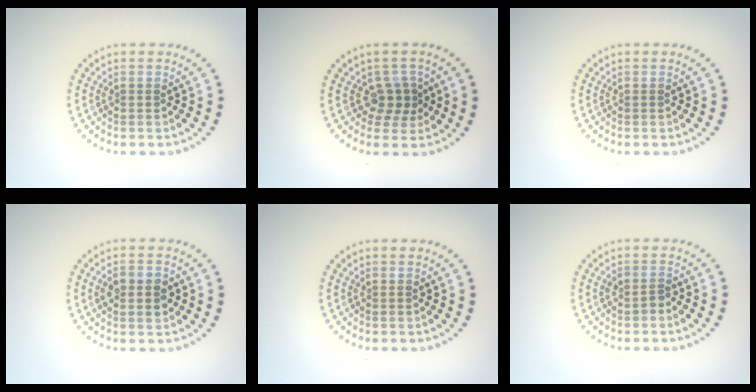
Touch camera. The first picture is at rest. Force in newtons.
{"total": 2.2, "press": 1.9, "slide": 1.2}
{"total": 0.0}
{"total": 2.9, "press": 2.9, "slide": 0.1}
{"total": 0.0}
{"total": 0.9, "press": 0.8, "slide": 0.4}